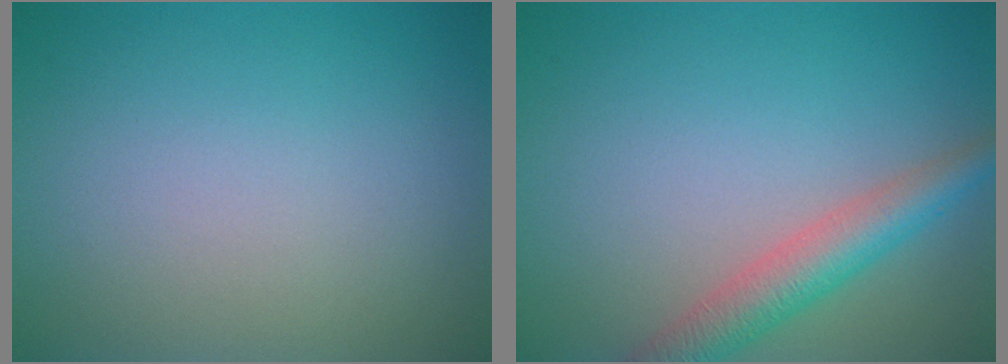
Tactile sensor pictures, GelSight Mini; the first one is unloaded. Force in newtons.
{"total": 4.1, "press": 4.1, "slide": 0.1}